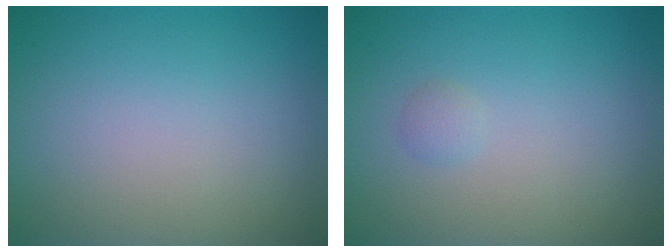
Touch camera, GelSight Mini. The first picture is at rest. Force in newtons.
{"total": 0.7, "press": 0.7, "slide": 0.0}